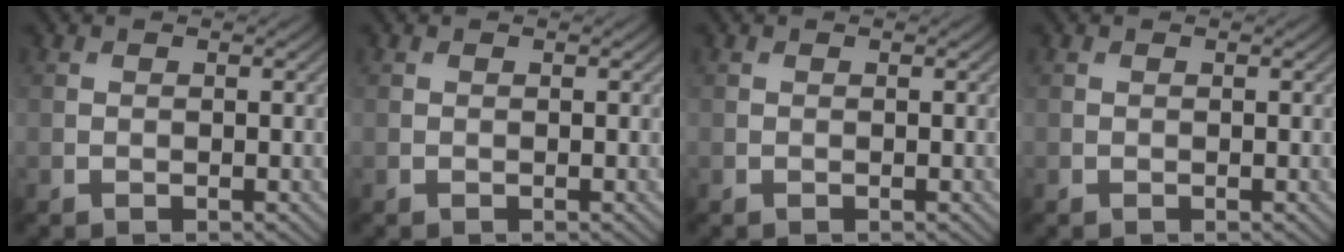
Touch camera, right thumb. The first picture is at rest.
{"total": 0.0}
{"total": 0.0}
{"total": 0.0}